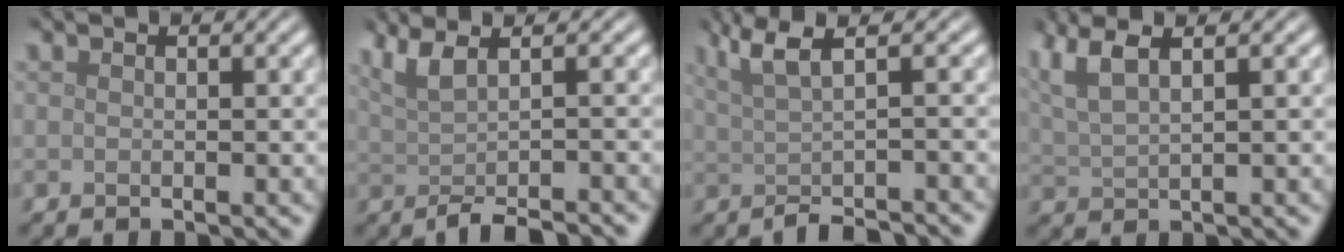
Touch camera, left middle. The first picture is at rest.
{"total": 4.2, "force": [-0.3, 1.3, 4.0], "torque": [-0.057, 0.000, -0.008]}
{"total": 4.4, "force": [0.3, 1.3, 4.2], "torque": [-0.056, 0.004, 0.001]}
{"total": 5.1, "force": [3.0, 1.7, 3.8], "torque": [-0.075, 0.021, 0.054]}